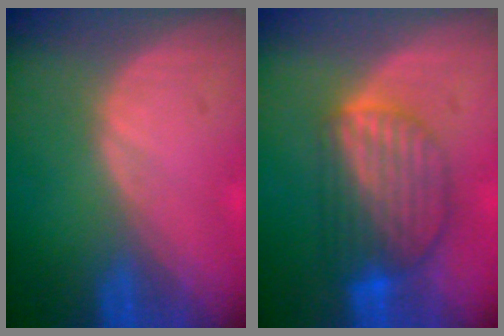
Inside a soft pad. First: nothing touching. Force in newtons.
{"total": 7.7, "press": 7.1, "slide": 3.0}